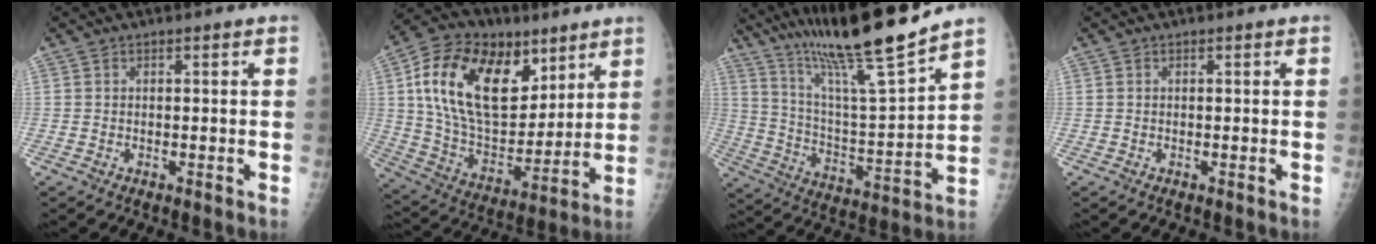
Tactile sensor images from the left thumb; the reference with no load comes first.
{"total": 25.8, "force": [10.6, 15.6, 17.6], "torque": [-0.288, -0.023, 0.187]}
{"total": 20.6, "force": [16.3, 0.6, 12.6], "torque": [-0.190, -0.078, 0.289]}
{"total": 0.0}